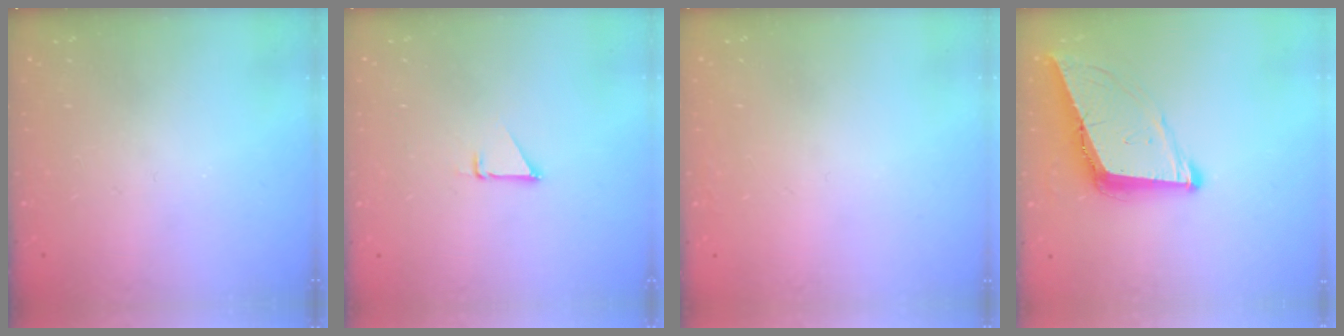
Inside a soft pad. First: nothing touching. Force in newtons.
{"total": 1.5, "press": 1.5, "slide": 0.1}
{"total": 1.6, "press": 1.5, "slide": 0.1}
{"total": 10.3, "press": 9.6, "slide": 3.6}